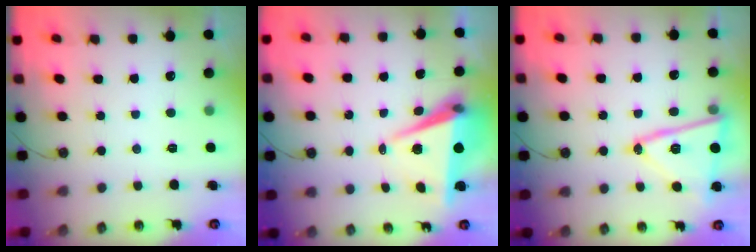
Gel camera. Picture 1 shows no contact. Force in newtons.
{"total": 8.1, "press": 7.0, "slide": 4.1}
{"total": 16.4, "press": 16.3, "slide": 1.0}